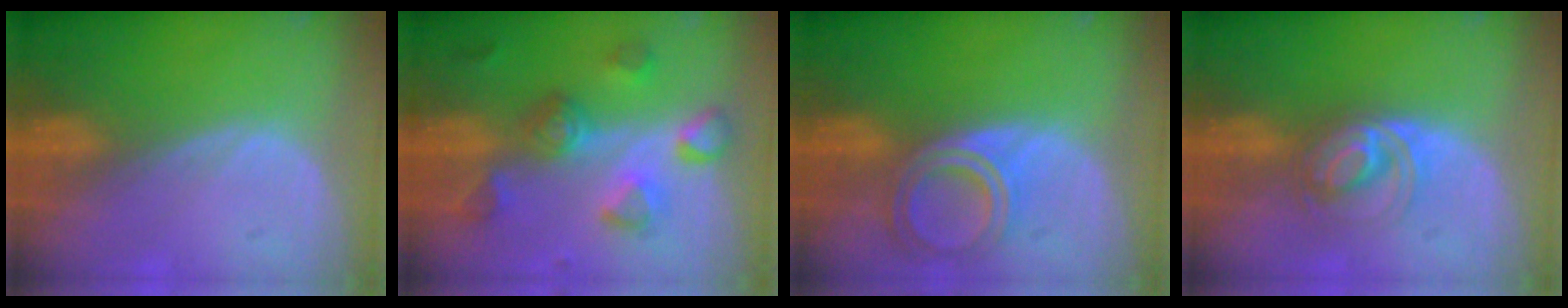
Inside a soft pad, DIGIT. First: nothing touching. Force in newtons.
{"total": 8.1, "press": 7.8, "slide": 2.3}
{"total": 6.6, "press": 5.9, "slide": 3.0}
{"total": 5.8, "press": 5.4, "slide": 2.0}